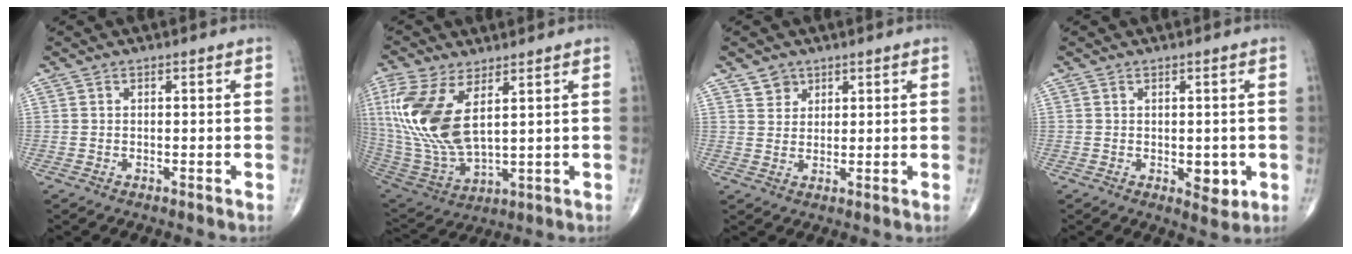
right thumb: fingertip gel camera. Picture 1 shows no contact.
{"total": 17.1, "force": [5.3, 7.8, 14.3], "torque": [-0.325, -0.027, 0.115]}
{"total": 3.1, "force": [2.1, 2.3, 0.3], "torque": [0.014, -0.014, 0.032]}
{"total": 4.0, "force": [-0.6, 2.2, 3.3], "torque": [-0.026, -0.006, -0.001]}